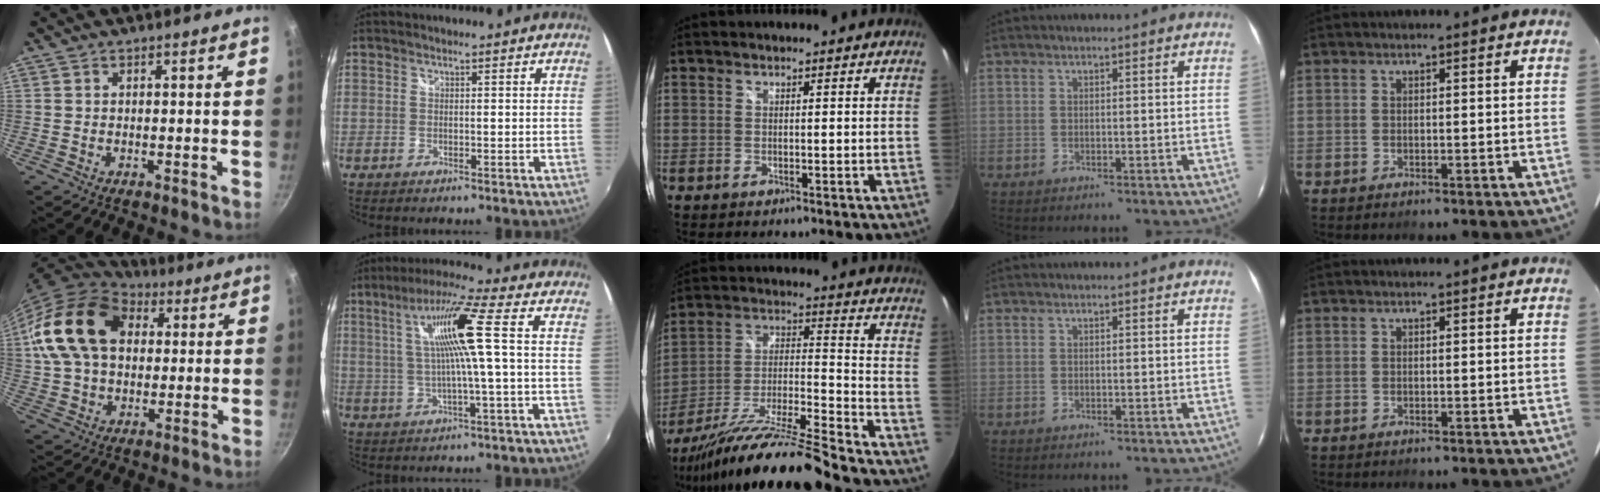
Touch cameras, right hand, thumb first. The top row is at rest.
{"thumb": {"total": 19.2, "force": [4.2, 13.8, 12.6], "torque": [-0.212, 0.020, 0.065]}, "index": {"total": 11.5, "force": [1.9, -0.6, 11.3], "torque": [-0.207, 0.010, 0.037]}, "middle": {"total": 18.8, "force": [-15.7, -1.1, 10.3], "torque": [-0.182, -0.030, -0.278]}}